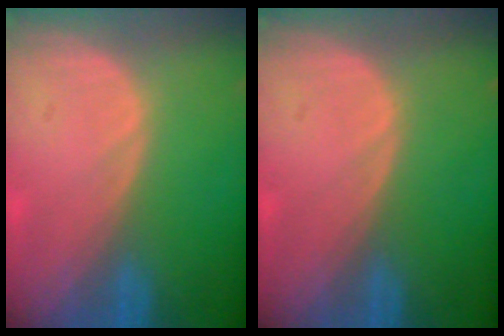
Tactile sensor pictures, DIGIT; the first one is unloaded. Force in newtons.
{"total": 0.0}